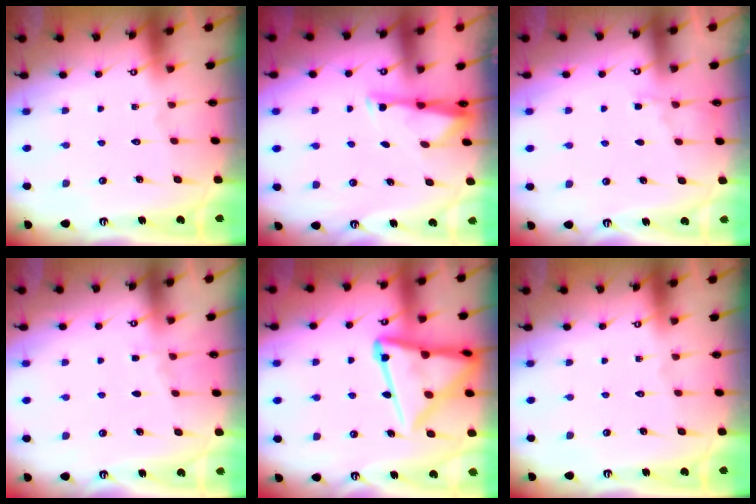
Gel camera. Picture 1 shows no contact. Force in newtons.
{"total": 3.2, "press": 3.2, "slide": 0.4}
{"total": 2.7, "press": 2.6, "slide": 0.4}
{"total": 3.2, "press": 3.1, "slide": 0.5}
{"total": 17.8, "press": 17.8, "slide": 1.6}
{"total": 0.0}